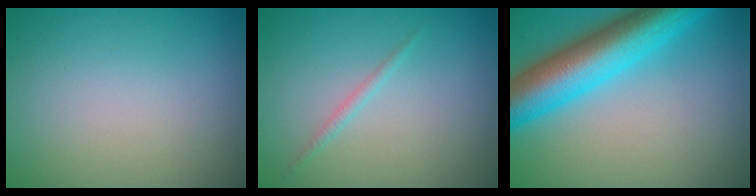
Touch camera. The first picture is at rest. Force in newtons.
{"total": 0.7, "press": 0.7, "slide": 0.1}
{"total": 9.2, "press": 9.2, "slide": 0.2}